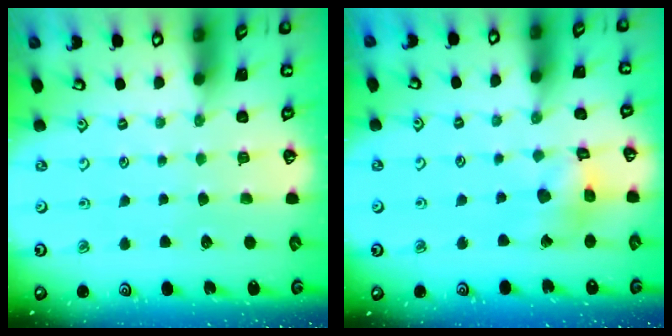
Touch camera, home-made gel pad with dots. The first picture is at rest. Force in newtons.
{"total": 9.7, "press": 9.6, "slide": 1.1}